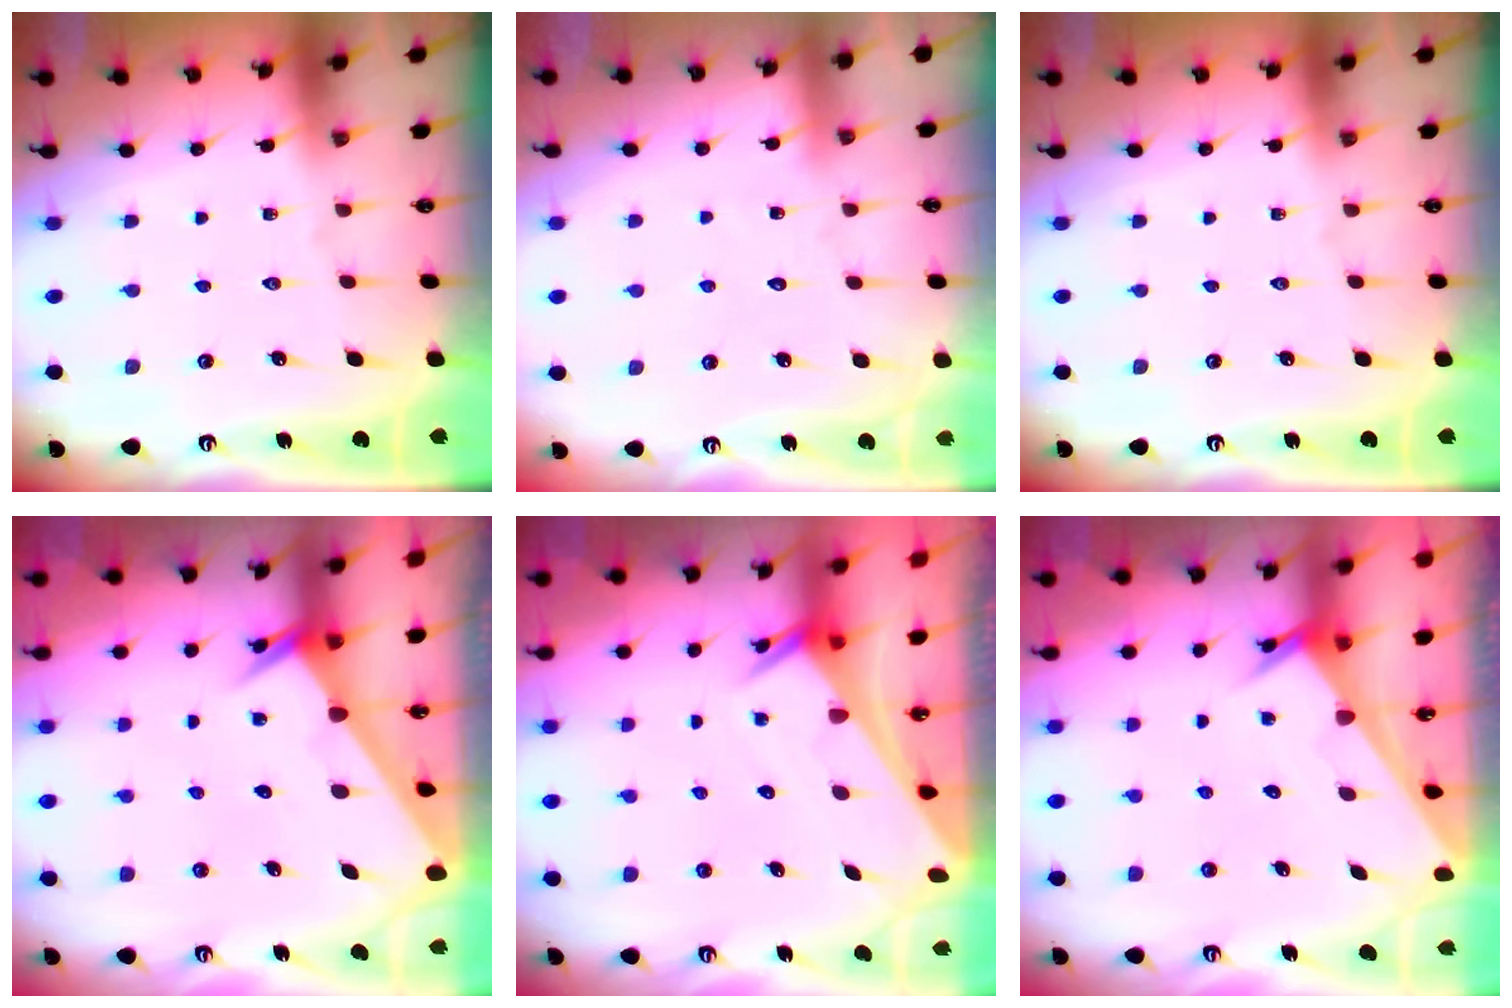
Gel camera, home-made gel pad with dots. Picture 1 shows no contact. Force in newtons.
{"total": 3.9, "press": 3.9, "slide": 0.3}
{"total": 0.0}
{"total": 2.6, "press": 2.6, "slide": 0.1}
{"total": 2.6, "press": 2.6, "slide": 0.1}
{"total": 2.5, "press": 2.5, "slide": 0.1}